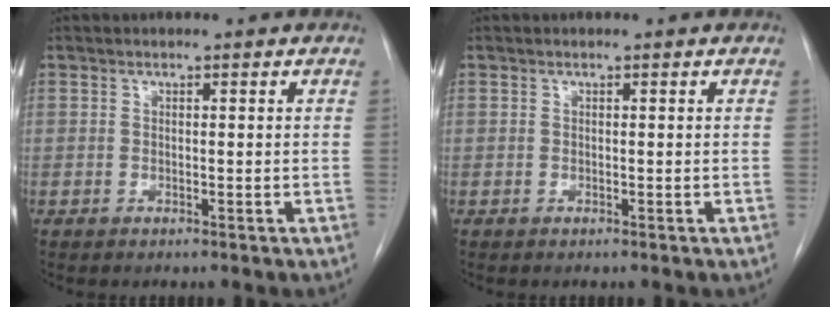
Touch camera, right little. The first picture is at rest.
{"total": 0.0}